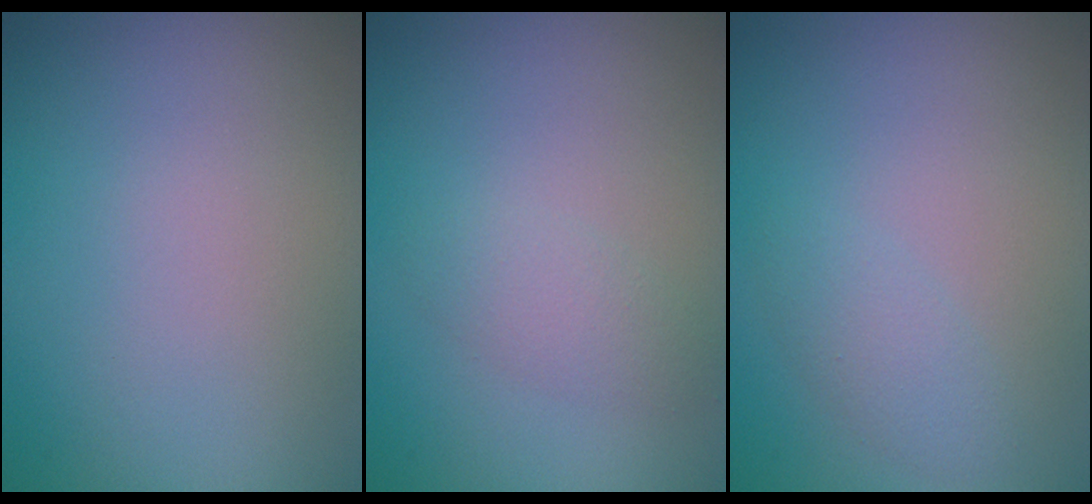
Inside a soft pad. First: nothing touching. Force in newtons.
{"total": 1.7, "press": 1.7, "slide": 0.0}
{"total": 1.6, "press": 1.6, "slide": 0.0}